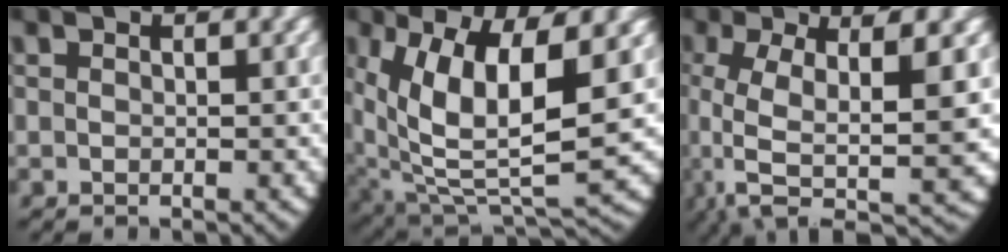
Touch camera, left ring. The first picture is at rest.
{"total": 12.8, "force": [0.9, 8.0, 9.9], "torque": [-0.209, -0.046, 0.036]}
{"total": 10.1, "force": [-1.2, 5.2, 8.5], "torque": [-0.162, -0.030, -0.004]}